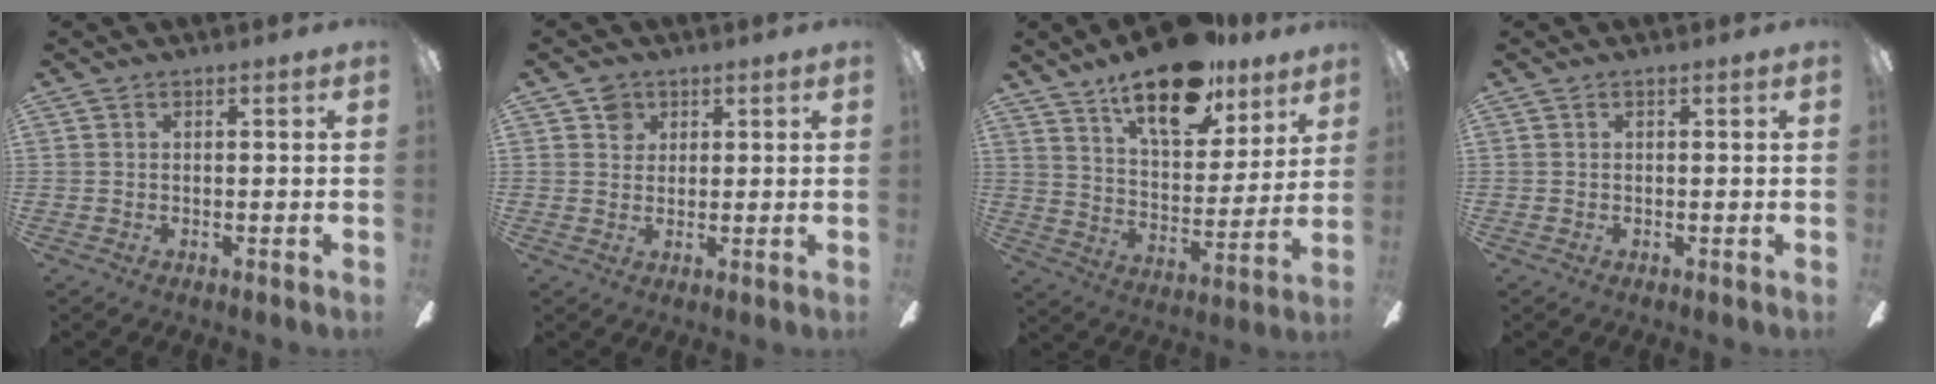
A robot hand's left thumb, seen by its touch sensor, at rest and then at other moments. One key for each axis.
{"total": 3.8, "fx": 2.1, "fy": 3.0, "fz": 0.9, "tx": -0.010, "ty": 0.002, "tz": 0.036}
{"total": 19.1, "fx": 13.9, "fy": 7.9, "fz": 10.3, "tx": -0.167, "ty": -0.078, "tz": 0.239}
{"total": 0.0}